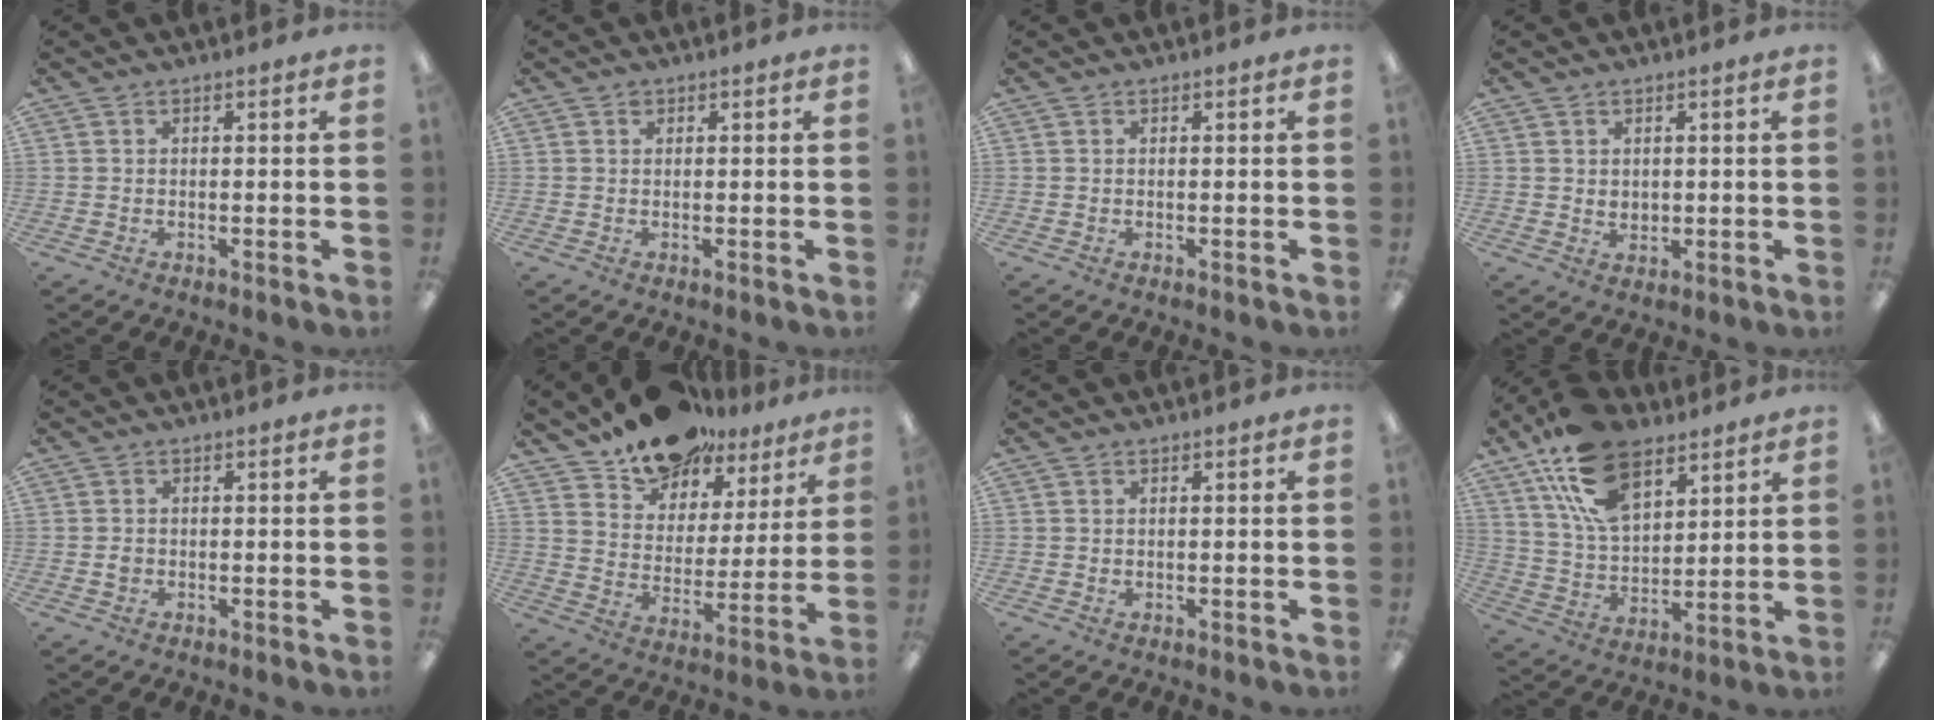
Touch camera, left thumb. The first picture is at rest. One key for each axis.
{"total": 0.8, "fx": 0.5, "fy": 0.5, "fz": 0.3, "tx": -0.008, "ty": 0.002, "tz": 0.008}
{"total": 0.0}
{"total": 1.8, "fx": 1.0, "fy": 1.5, "fz": 0.5, "tx": -0.002, "ty": -0.003, "tz": 0.017}
{"total": 1.1, "fx": -0.1, "fy": 1.0, "fz": 0.5, "tx": -0.010, "ty": 0.005, "tz": -0.004}
{"total": 14.5, "fx": 12.2, "fy": 6.7, "fz": 3.8, "tx": -0.073, "ty": -0.088, "tz": 0.225}
{"total": 0.5, "fx": 0.3, "fy": 0.4, "fz": 0.1, "tx": -0.003, "ty": 0.001, "tz": 0.005}
{"total": 18.0, "fx": 10.6, "fy": 10.2, "fz": 10.4, "tx": -0.208, "ty": -0.035, "tz": 0.197}